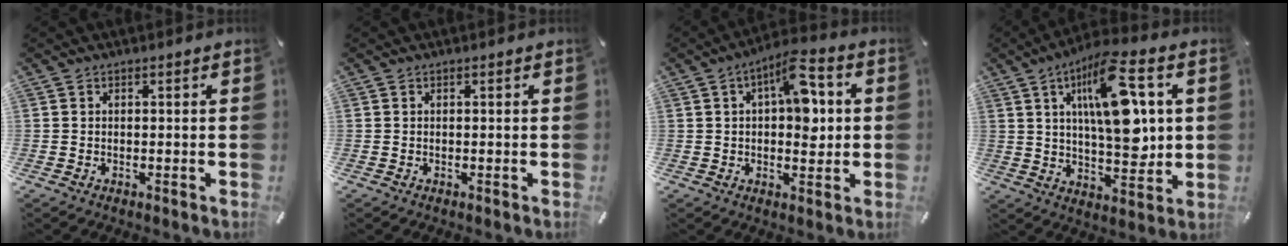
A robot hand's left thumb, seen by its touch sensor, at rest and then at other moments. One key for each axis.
{"total": 0.0}
{"total": 11.1, "fx": 2.4, "fy": 5.7, "fz": 9.2, "tx": -0.119, "ty": -0.005, "tz": 0.039}
{"total": 18.6, "fx": 5.6, "fy": 8.1, "fz": 15.8, "tx": -0.266, "ty": -0.014, "tz": 0.087}